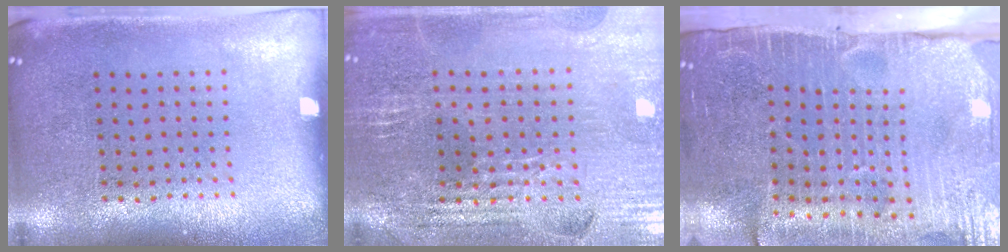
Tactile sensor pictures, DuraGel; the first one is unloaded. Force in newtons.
{"total": 3.0, "press": 3.0, "slide": 0.4}
{"total": 4.5, "press": 3.9, "slide": 2.4}